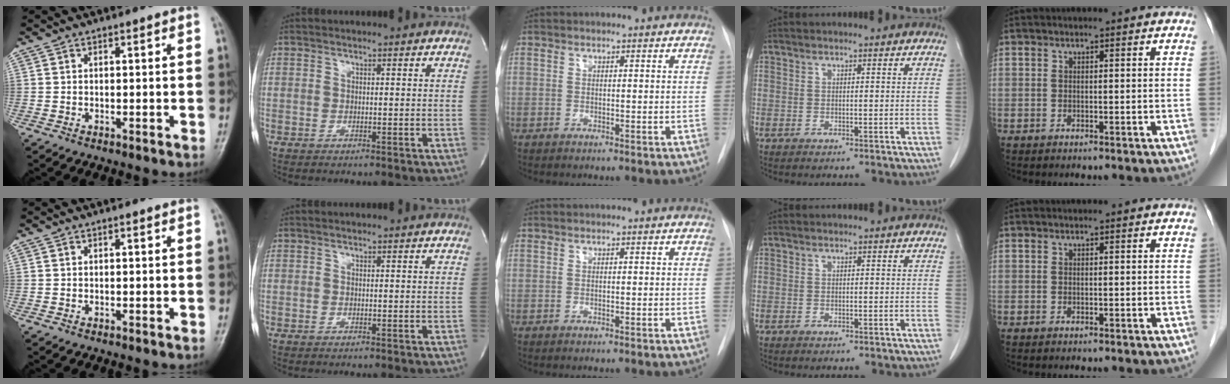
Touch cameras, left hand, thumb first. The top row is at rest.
{}